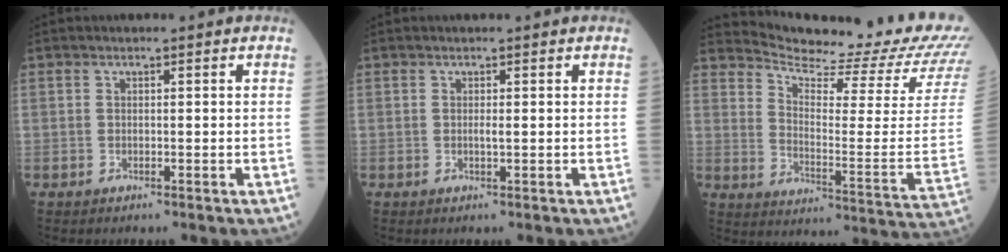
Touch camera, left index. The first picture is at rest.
{"total": 0.5, "force": [-0.3, -0.1, 0.5], "torque": [-0.012, -0.006, -0.005]}
{"total": 20.4, "force": [19.6, -0.1, 5.8], "torque": [-0.109, -0.122, 0.249]}